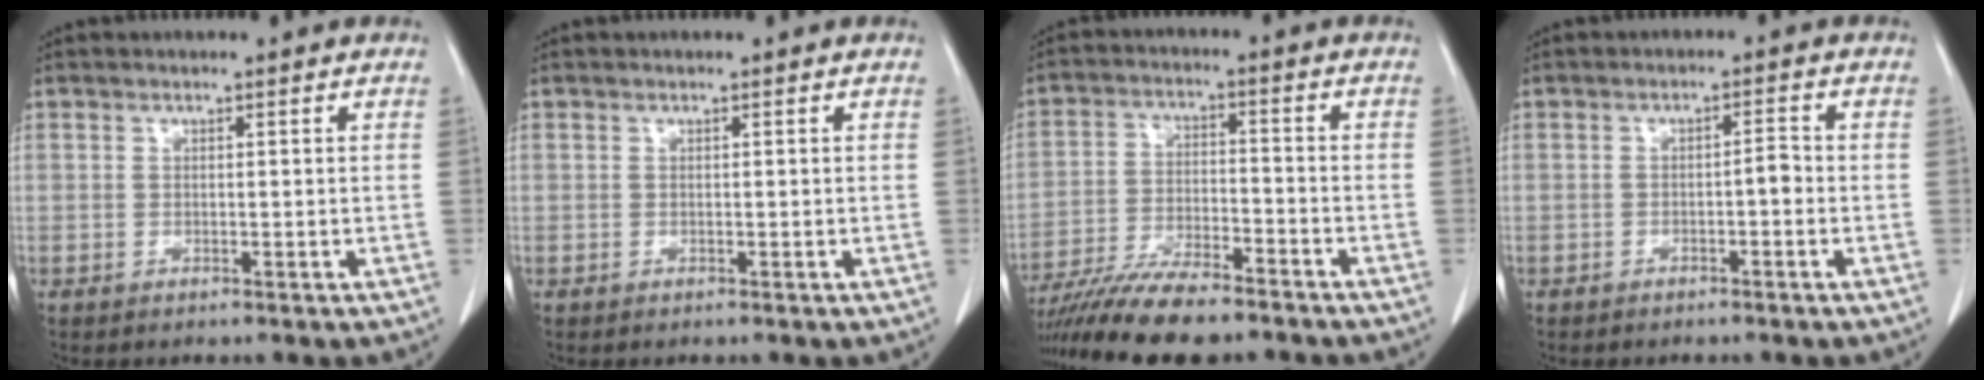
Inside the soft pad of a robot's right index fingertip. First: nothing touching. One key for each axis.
{"total": 0.0}
{"total": 15.1, "fx": -12.9, "fy": 2.4, "fz": 7.5, "tx": -0.140, "ty": -0.018, "tz": -0.215}
{"total": 1.9, "fx": -0.8, "fy": 0.4, "fz": 1.7, "tx": -0.025, "ty": 0.004, "tz": -0.012}